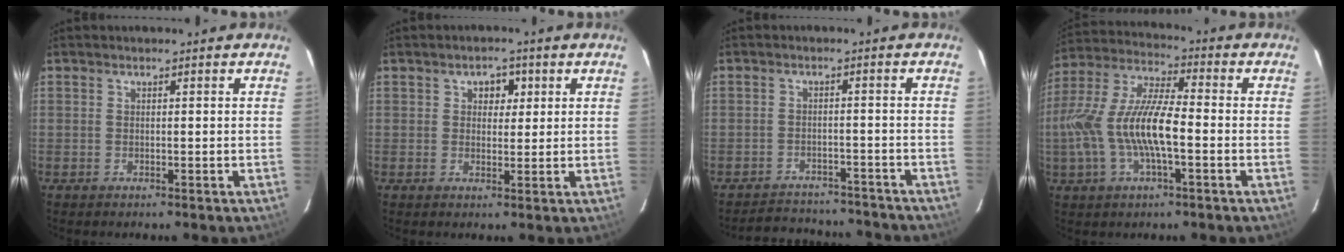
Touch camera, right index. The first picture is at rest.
{"total": 3.1, "force": [1.1, 2.6, 1.4], "torque": [-0.014, 0.010, 0.017]}
{"total": 14.0, "force": [-12.7, 4.4, 3.8], "torque": [-0.083, 0.018, -0.157]}
{"total": 15.4, "force": [-3.4, 4.7, 14.3], "torque": [-0.293, 0.000, -0.063]}